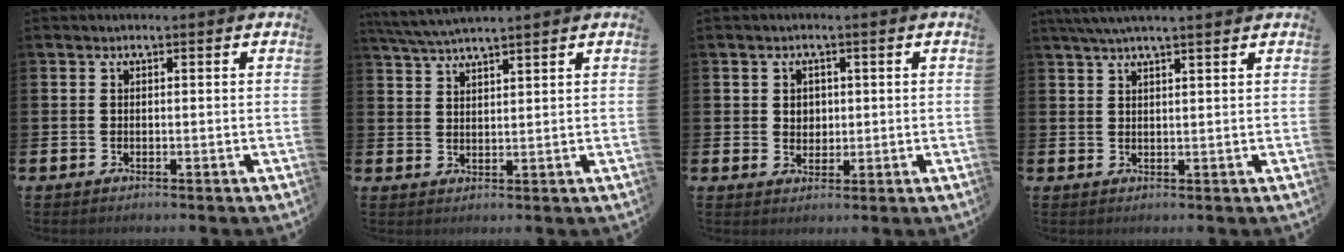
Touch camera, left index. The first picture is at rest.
{"total": 4.3, "force": [4.1, -0.3, 1.2], "torque": [-0.040, -0.010, 0.075]}
{"total": 2.3, "force": [0.9, 1.9, 0.8], "torque": [-0.001, 0.002, 0.011]}
{"total": 3.7, "force": [3.2, -0.1, 1.8], "torque": [-0.048, -0.001, 0.061]}